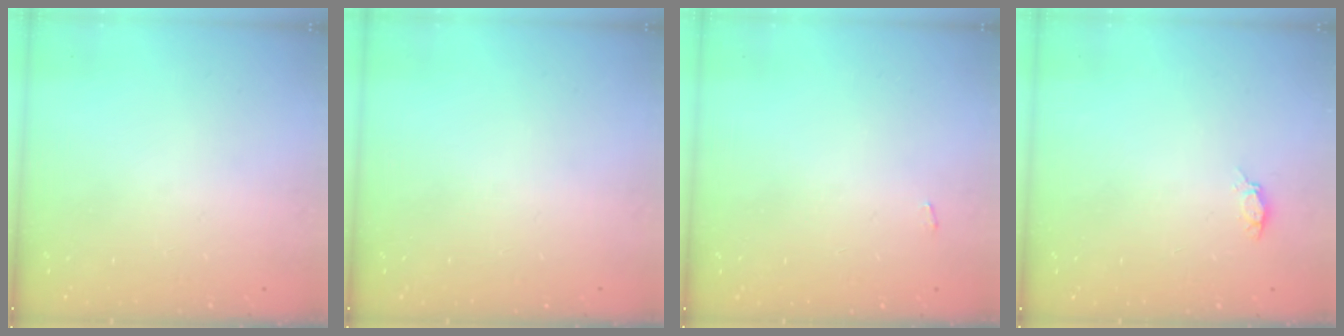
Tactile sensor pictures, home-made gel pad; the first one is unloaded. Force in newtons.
{"total": 0.0}
{"total": 2.2, "press": 2.2, "slide": 0.3}
{"total": 3.8, "press": 3.6, "slide": 1.4}